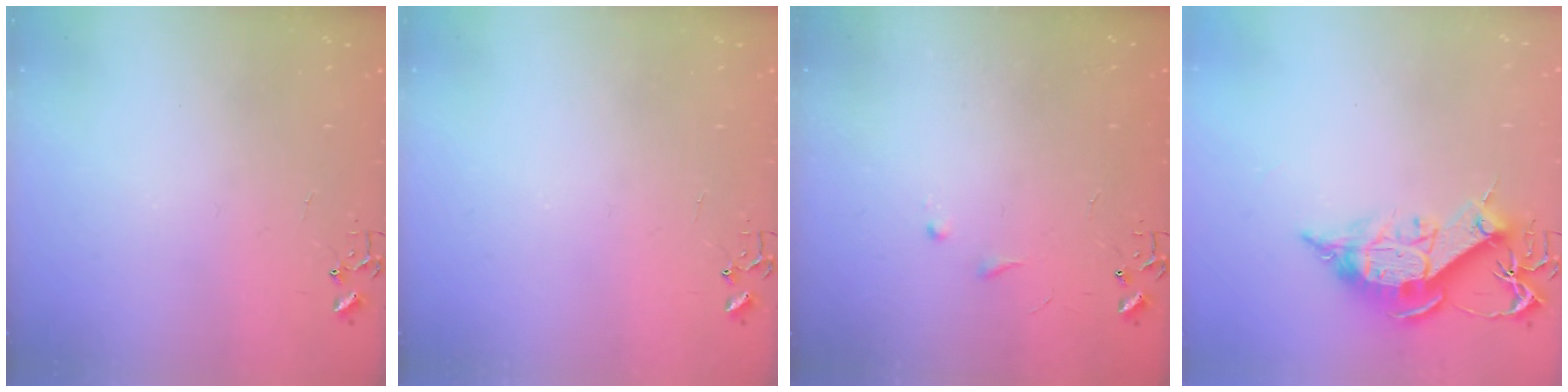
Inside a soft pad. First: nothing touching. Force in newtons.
{"total": 0.0}
{"total": 5.3, "press": 5.2, "slide": 0.7}
{"total": 13.0, "press": 12.9, "slide": 1.5}